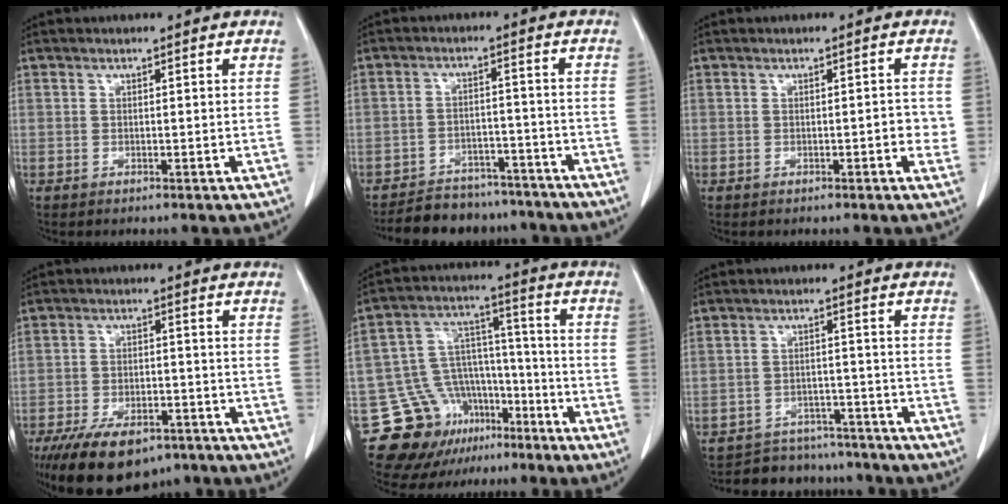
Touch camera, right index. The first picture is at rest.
{"total": 11.8, "force": [-10.6, 4.8, 2.0], "torque": [-0.020, 0.014, -0.142]}
{"total": 2.1, "force": [-0.4, 0.9, 1.9], "torque": [-0.021, 0.002, -0.004]}
{"total": 13.7, "force": [-9.7, 6.1, 7.6], "torque": [-0.134, -0.009, -0.151]}
{"total": 15.3, "force": [-10.0, 10.6, 4.5], "torque": [-0.078, 0.079, -0.154]}
{"total": 10.2, "force": [-9.4, 3.9, 0.2], "torque": [0.007, 0.022, -0.126]}